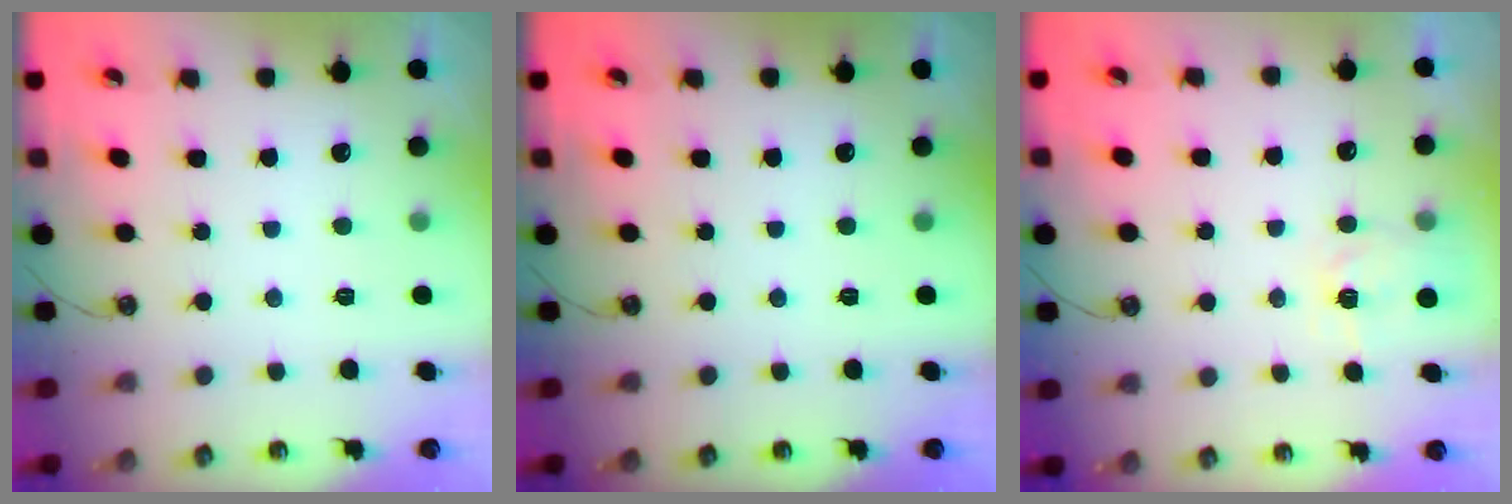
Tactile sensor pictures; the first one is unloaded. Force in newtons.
{"total": 0.0}
{"total": 4.1, "press": 4.0, "slide": 0.6}